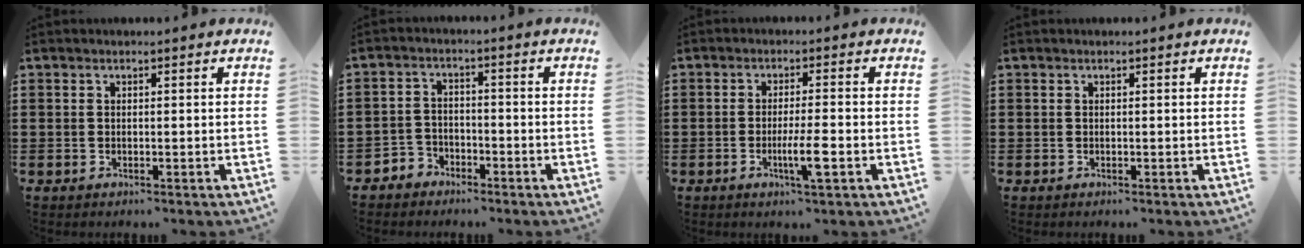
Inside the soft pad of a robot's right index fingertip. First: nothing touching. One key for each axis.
{"total": 2.8, "fx": -2.4, "fy": 1.5, "fz": 0.2, "tx": -0.013, "ty": 0.005, "tz": -0.052}
{"total": 5.0, "fx": -1.8, "fy": 0.2, "fz": 4.7, "tx": -0.086, "ty": -0.014, "tz": -0.031}
{"total": 0.0}